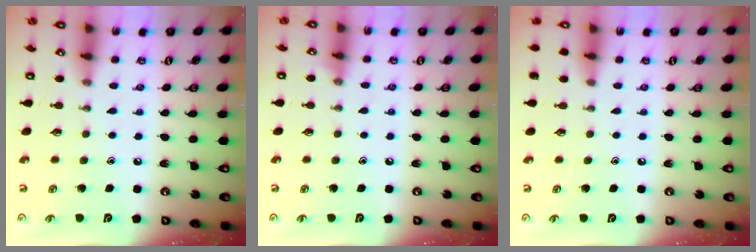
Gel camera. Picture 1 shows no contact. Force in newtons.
{"total": 2.9, "press": 2.9, "slide": 0.4}
{"total": 0.0}